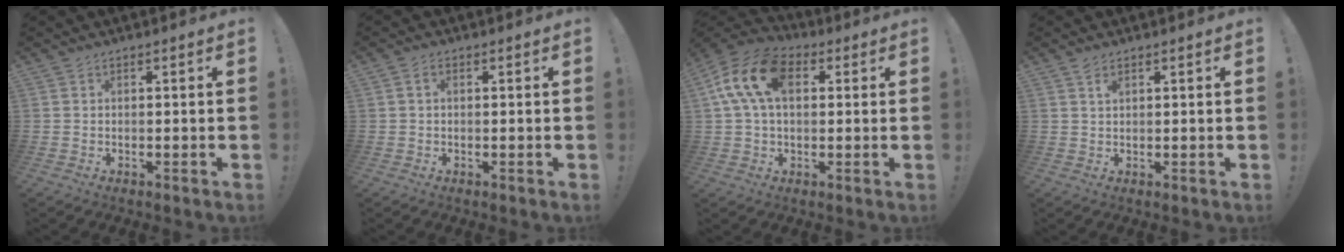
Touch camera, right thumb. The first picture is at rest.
{"total": 1.4, "force": [0.2, 0.8, 1.1], "torque": [-0.020, 0.002, 0.002]}
{"total": 16.4, "force": [3.9, 10.3, 12.1], "torque": [-0.238, 0.014, 0.071]}
{"total": 1.9, "force": [1.2, 0.8, 1.2], "torque": [-0.025, 0.001, 0.021]}